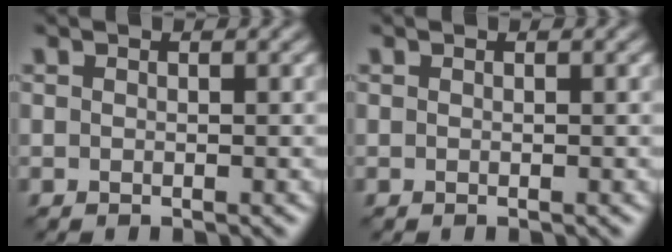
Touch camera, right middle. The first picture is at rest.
{"total": 0.0}